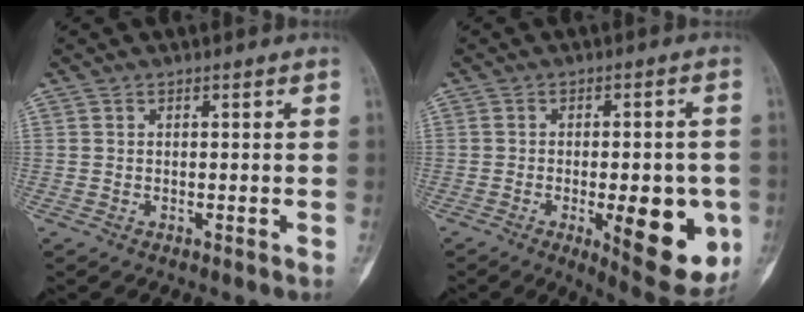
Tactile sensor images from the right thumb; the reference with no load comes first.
{"total": 15.2, "force": [-3.9, 5.5, 13.6], "torque": [-0.153, -0.007, -0.039]}